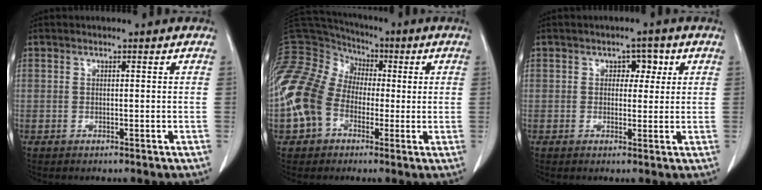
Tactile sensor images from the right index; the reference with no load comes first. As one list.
[{"total": 13.8, "force": [-2.2, 11.2, 7.8], "torque": [-0.199, 0.043, -0.044]}, {"total": 3.0, "force": [1.0, 2.0, 2.0], "torque": [-0.018, 0.011, 0.012]}]